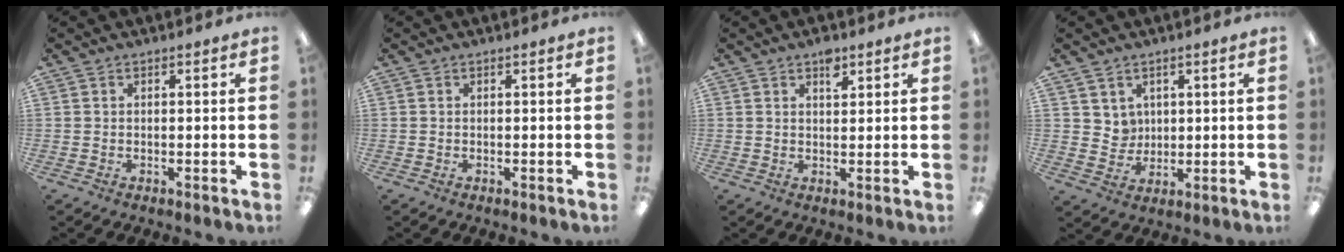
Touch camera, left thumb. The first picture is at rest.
{"total": 0.0}
{"total": 3.4, "force": [2.3, 1.6, 2.0], "torque": [-0.019, -0.010, 0.036]}
{"total": 3.9, "force": [2.6, 2.8, -0.2], "torque": [0.007, -0.017, 0.047]}